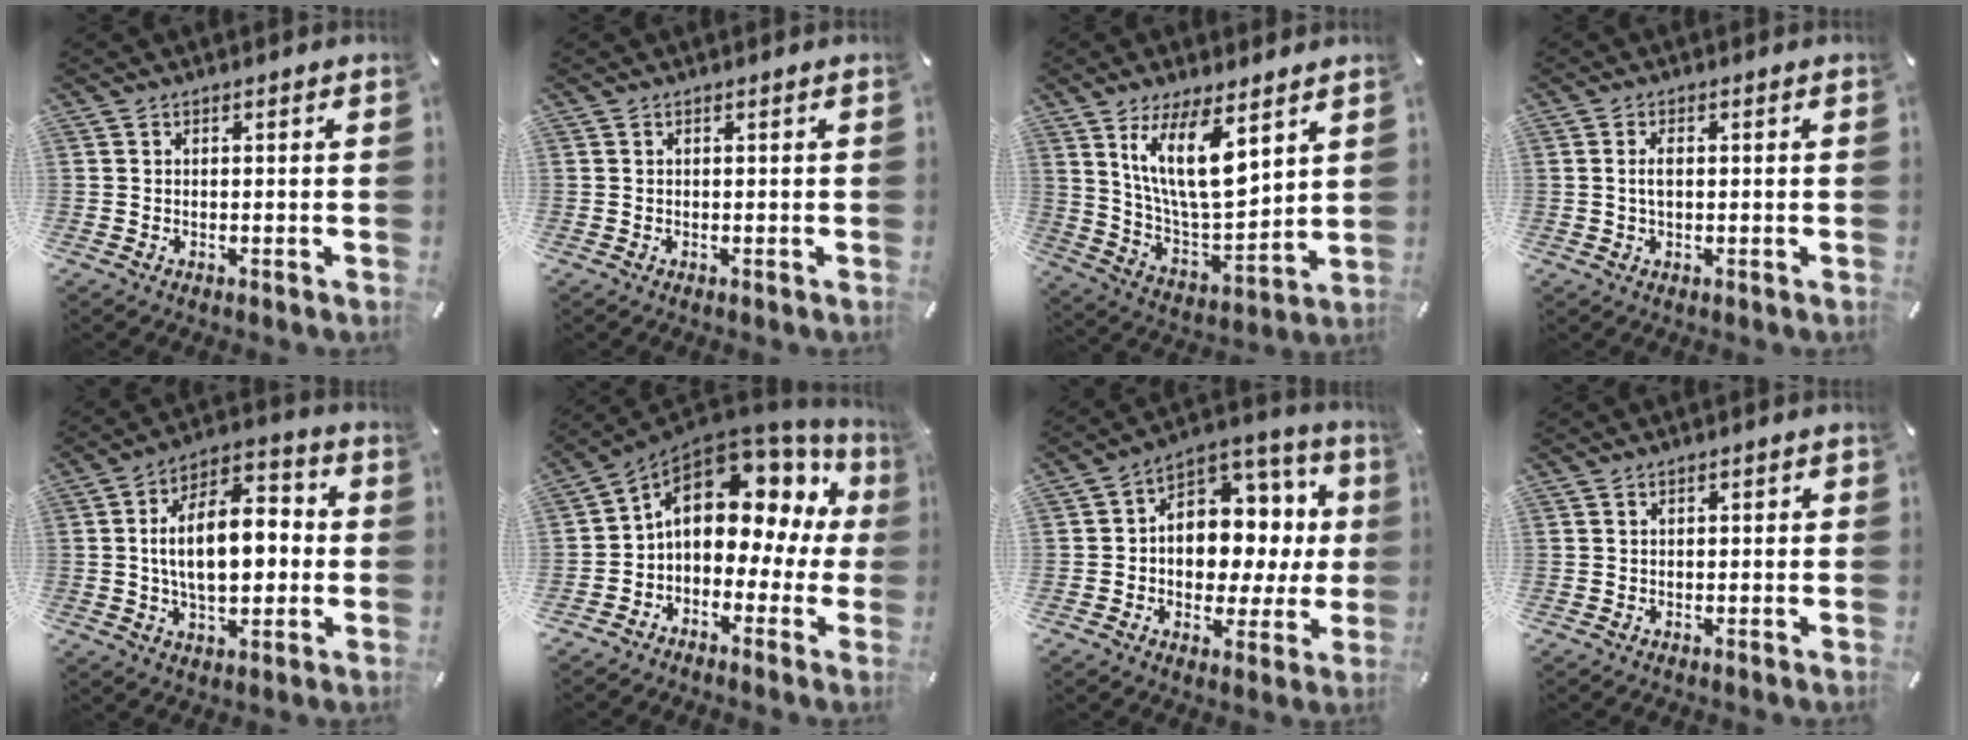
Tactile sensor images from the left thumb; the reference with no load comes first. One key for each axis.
{"total": 0.0}
{"total": 16.7, "fx": 9.2, "fy": 6.1, "fz": 12.5, "tx": -0.240, "ty": -0.045, "tz": 0.157}
{"total": 2.3, "fx": 0.1, "fy": 1.2, "fz": 2.0, "tx": -0.043, "ty": 0.005, "tz": -0.001}
{"total": 15.6, "fx": -0.1, "fy": 9.2, "fz": 12.6, "tx": -0.209, "ty": 0.004, "tz": -0.006}
{"total": 13.0, "fx": 3.5, "fy": 9.0, "fz": 8.8, "tx": -0.135, "ty": -0.023, "tz": 0.054}
{"total": 11.2, "fx": 0.6, "fy": 9.4, "fz": 6.1, "tx": -0.076, "ty": -0.021, "tz": 0.021}
{"total": 0.8, "fx": -0.1, "fy": 0.6, "fz": 0.6, "tx": -0.011, "ty": 0.005, "tz": -0.003}